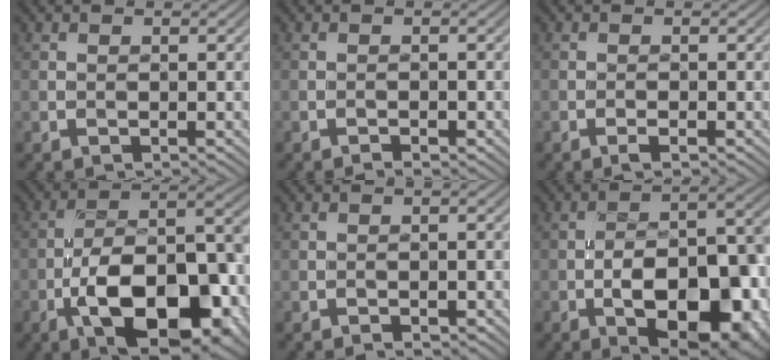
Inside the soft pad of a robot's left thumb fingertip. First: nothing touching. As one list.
[{"total": 1.2, "force": [-1.0, 0.3, 0.6], "torque": [-0.008, -0.001, -0.015]}, {"total": 0.9, "force": [-0.8, 0.0, 0.5], "torque": [-0.008, -0.001, -0.014]}, {"total": 15.4, "force": [-7.1, 6.7, 11.9], "torque": [-0.175, -0.012, -0.122]}, {"total": 1.5, "force": [-1.1, 0.7, 0.6], "torque": [-0.007, 0.002, -0.014]}, {"total": 14.2, "force": [-5.9, 6.4, 11.3], "torque": [-0.153, -0.008, -0.090]}]